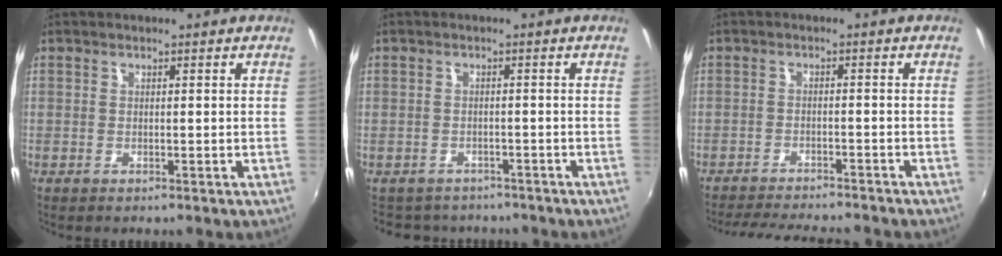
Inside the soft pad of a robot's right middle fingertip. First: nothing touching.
{"total": 5.5, "force": [-3.9, 3.8, 0.3], "torque": [-0.007, 0.023, -0.061]}
{"total": 11.7, "force": [-10.7, 1.4, 4.5], "torque": [-0.101, -0.015, -0.159]}